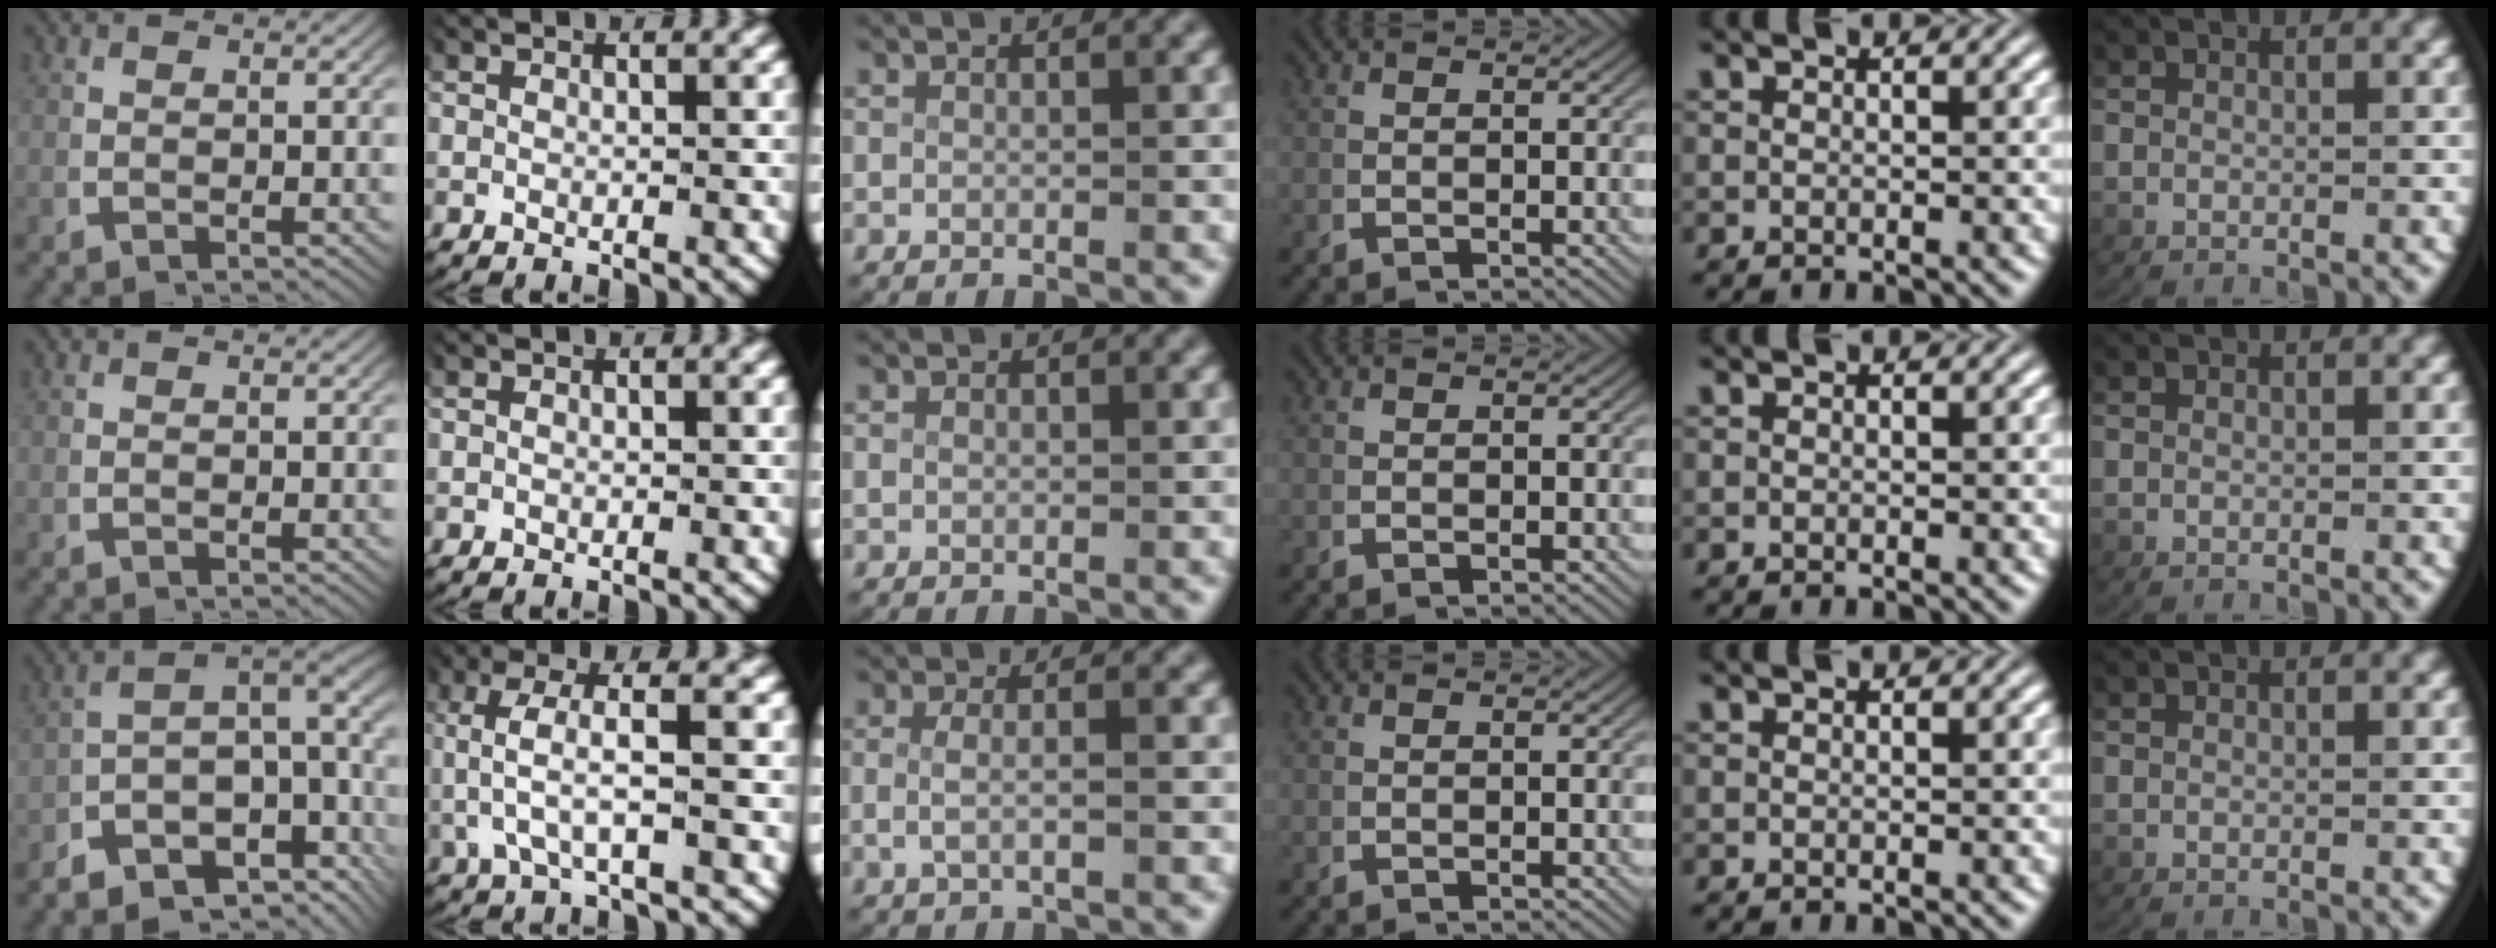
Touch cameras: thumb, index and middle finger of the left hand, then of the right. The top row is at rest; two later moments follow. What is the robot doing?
{"motion": "lift_and_place", "object": "towel"}